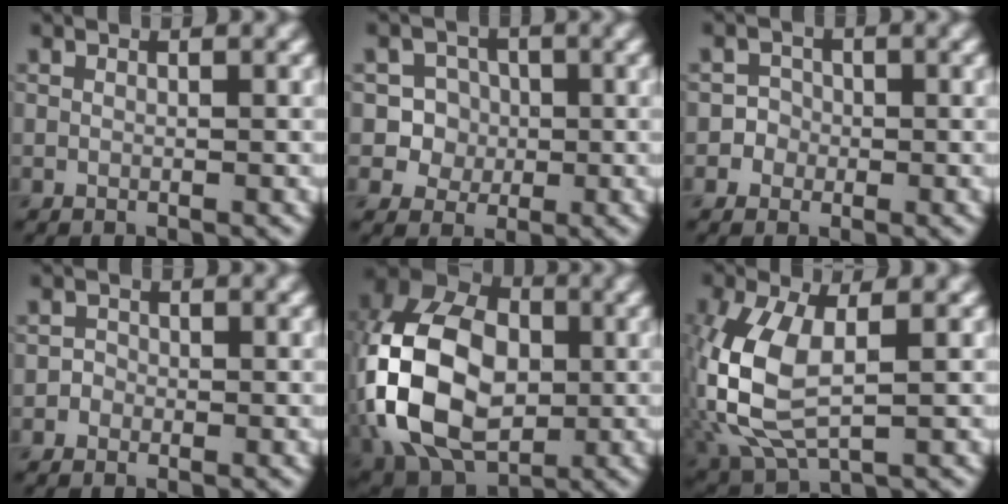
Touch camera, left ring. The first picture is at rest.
{"total": 4.5, "force": [0.0, 4.4, 1.0], "torque": [-0.003, 0.022, -0.007]}
{"total": 2.1, "force": [-0.7, 2.0, 0.1], "torque": [0.024, 0.008, -0.022]}
{"total": 0.9, "force": [-0.4, 0.8, 0.1], "torque": [0.010, 0.000, -0.011]}
{"total": 16.0, "force": [-1.4, 11.0, 11.5], "torque": [-0.252, 0.014, -0.046]}
{"total": 9.0, "force": [-0.2, 4.8, 7.6], "torque": [-0.196, -0.004, 0.000]}